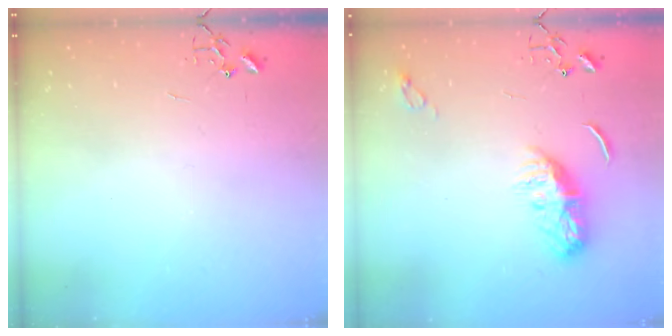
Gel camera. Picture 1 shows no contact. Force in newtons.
{"total": 9.1, "press": 9.1, "slide": 0.2}